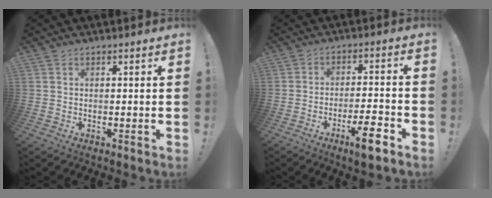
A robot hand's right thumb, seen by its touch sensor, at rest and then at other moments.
{"total": 8.9, "force": [-5.4, 1.4, 7.0], "torque": [-0.109, 0.025, -0.093]}